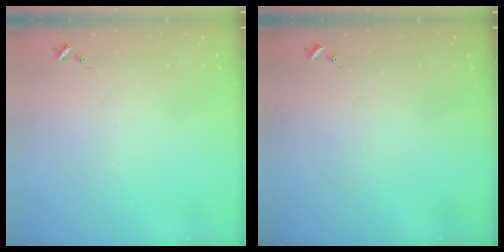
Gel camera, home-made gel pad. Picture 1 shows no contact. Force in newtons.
{"total": 0.0}